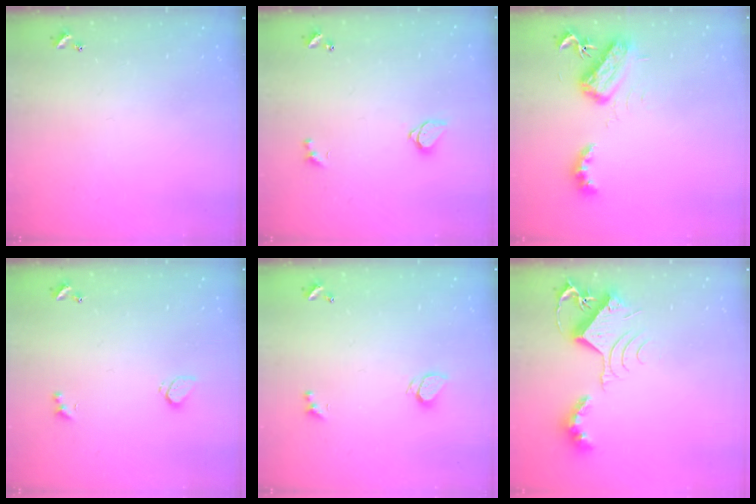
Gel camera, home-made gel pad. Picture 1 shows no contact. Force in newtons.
{"total": 1.6, "press": 1.5, "slide": 0.4}
{"total": 6.9, "press": 6.9, "slide": 0.1}
{"total": 1.8, "press": 1.7, "slide": 0.6}
{"total": 1.8, "press": 1.7, "slide": 0.5}
{"total": 11.7, "press": 11.7, "slide": 0.4}